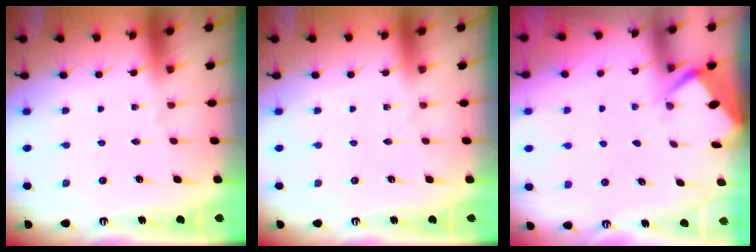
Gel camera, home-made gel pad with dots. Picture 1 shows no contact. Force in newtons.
{"total": 0.0}
{"total": 2.6, "press": 2.6, "slide": 0.4}